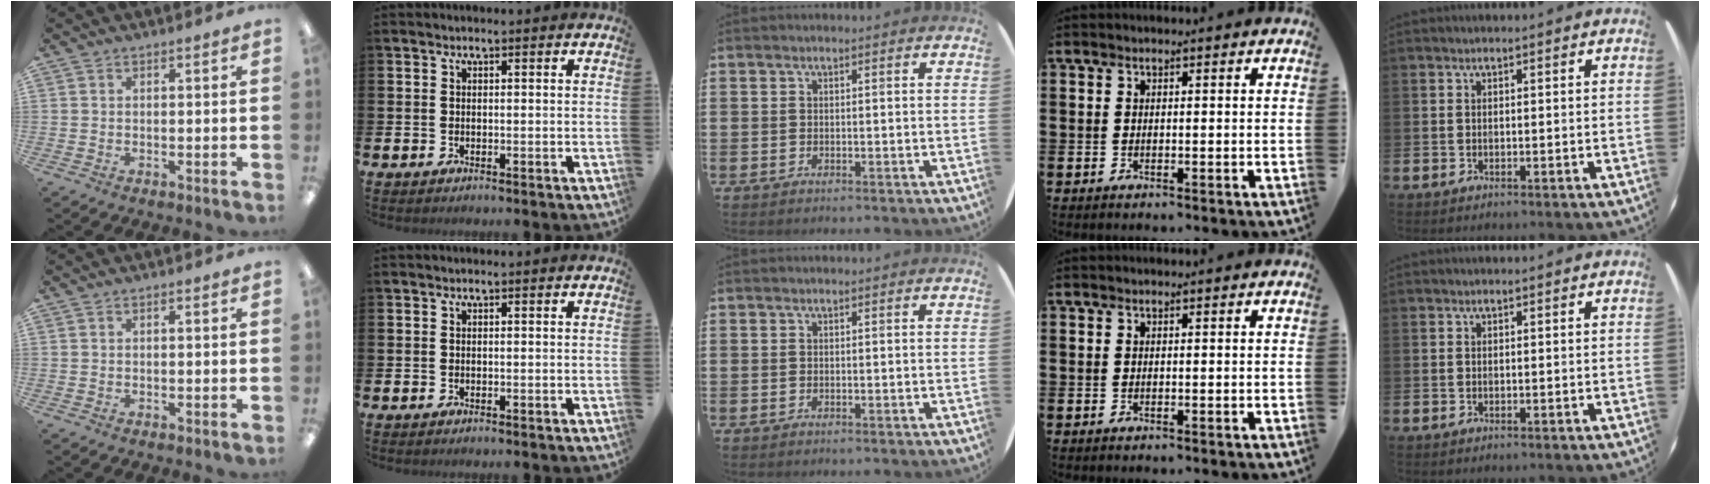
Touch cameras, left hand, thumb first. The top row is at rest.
{}